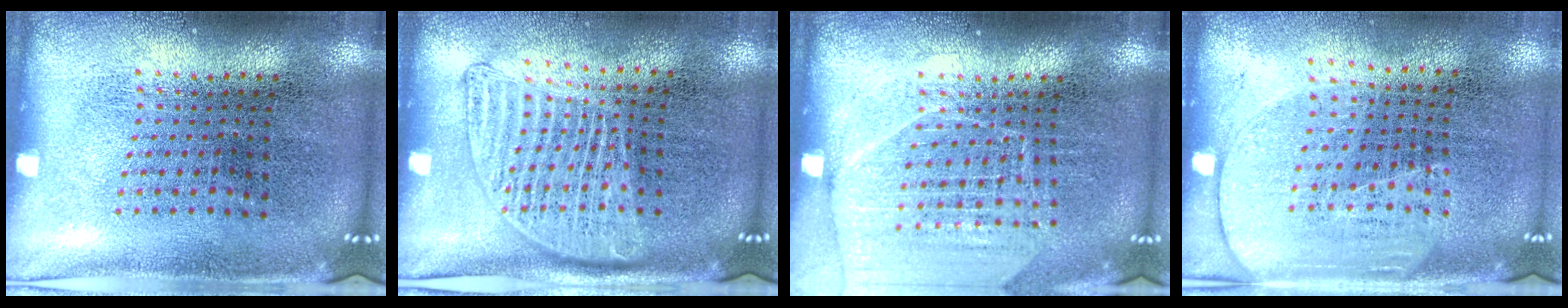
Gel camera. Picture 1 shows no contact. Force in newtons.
{"total": 1.4, "press": 1.3, "slide": 0.6}
{"total": 1.6, "press": 1.6, "slide": 0.1}
{"total": 1.6, "press": 1.4, "slide": 0.8}